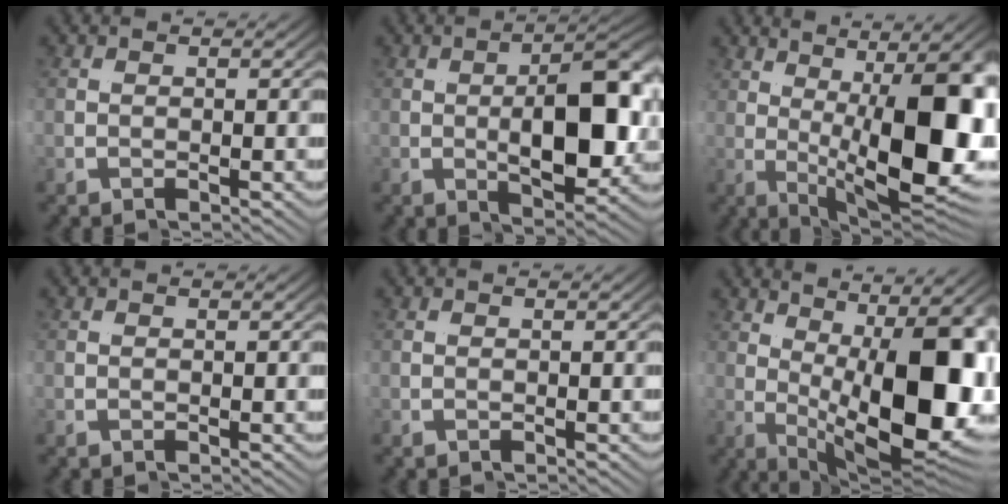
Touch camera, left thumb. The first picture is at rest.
{"total": 8.3, "force": [-0.9, 2.0, 8.0], "torque": [-0.121, 0.008, -0.014]}
{"total": 12.9, "force": [-0.7, 3.2, 12.4], "torque": [-0.188, -0.008, 0.007]}
{"total": 0.0}
{"total": 0.0}
{"total": 15.3, "force": [-1.4, 5.3, 14.3], "torque": [-0.218, -0.023, 0.002]}